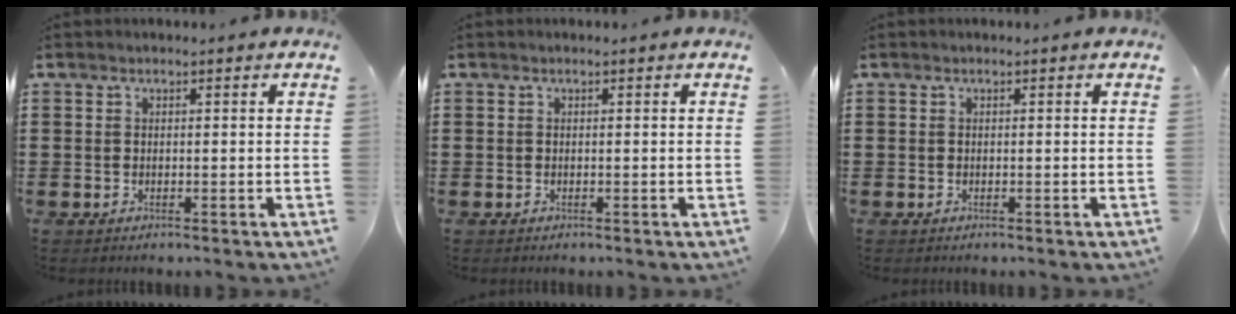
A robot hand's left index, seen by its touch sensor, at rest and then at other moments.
{"total": 0.0}
{"total": 0.0}